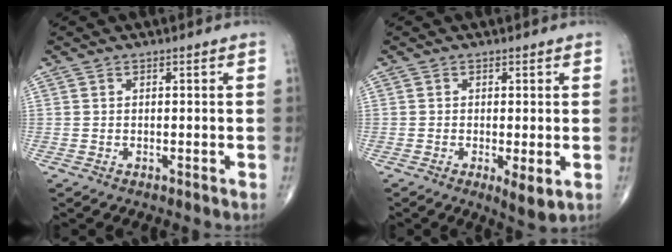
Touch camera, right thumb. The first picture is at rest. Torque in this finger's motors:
{"motor_torque": [-0.05, 0.36, -0.11, -0.10, -0.05]}